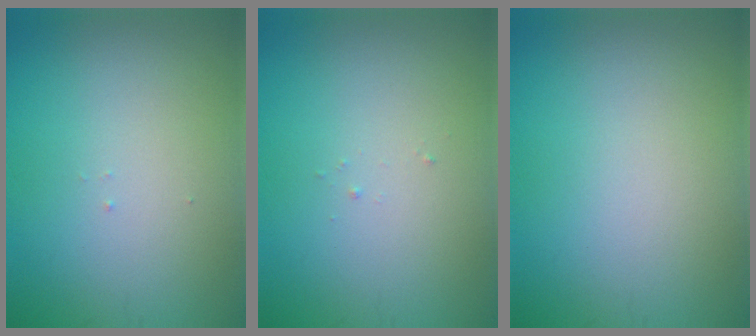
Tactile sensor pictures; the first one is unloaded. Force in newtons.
{"total": 0.0}
{"total": 0.0}